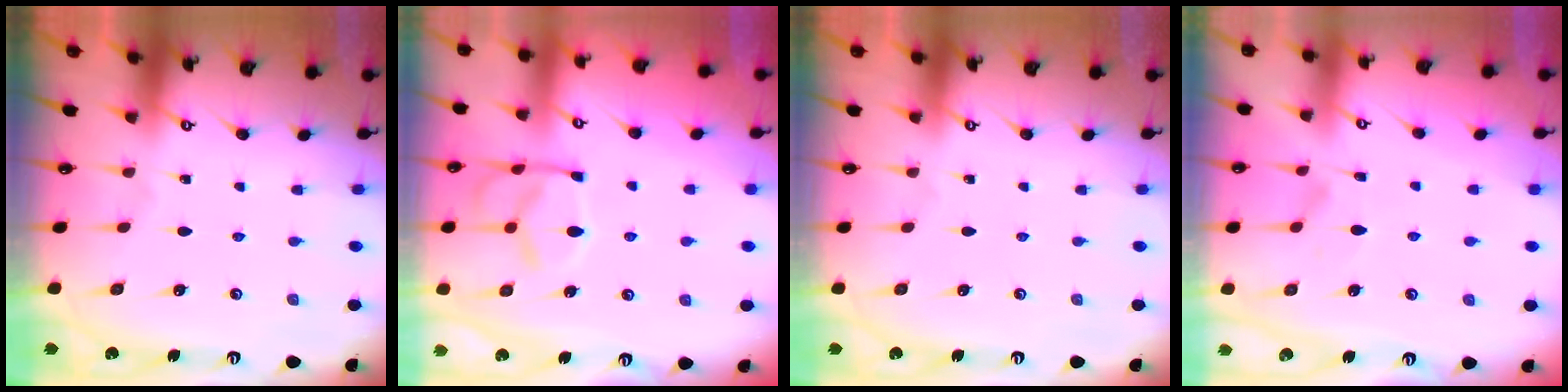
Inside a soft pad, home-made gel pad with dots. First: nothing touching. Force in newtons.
{"total": 8.4, "press": 8.4, "slide": 0.8}
{"total": 0.0}
{"total": 1.7, "press": 1.2, "slide": 1.2}